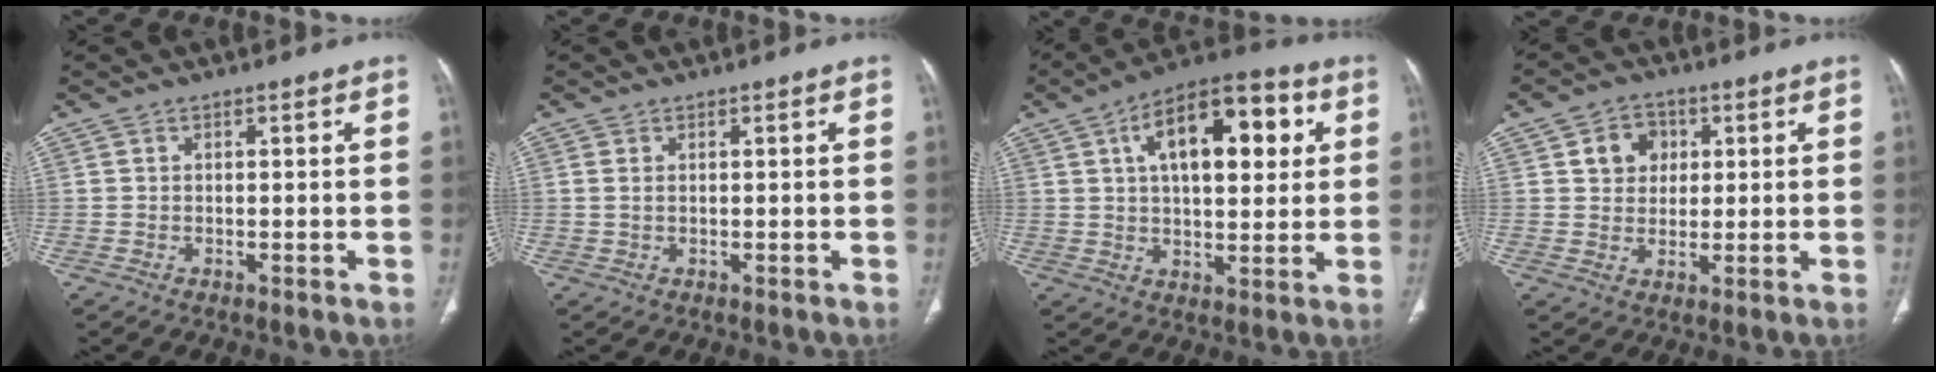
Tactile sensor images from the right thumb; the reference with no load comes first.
{"total": 1.0, "force": [0.3, 0.5, 0.8], "torque": [-0.025, 0.007, 0.012]}
{"total": 17.2, "force": [5.2, 8.5, 14.1], "torque": [-0.180, 0.014, 0.073]}
{"total": 6.3, "force": [1.9, 5.3, 2.9], "torque": [-0.015, -0.003, 0.029]}